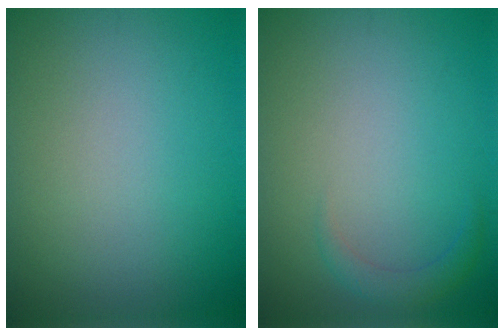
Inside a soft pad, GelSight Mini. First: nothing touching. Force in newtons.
{"total": 1.5, "press": 1.5, "slide": 0.1}